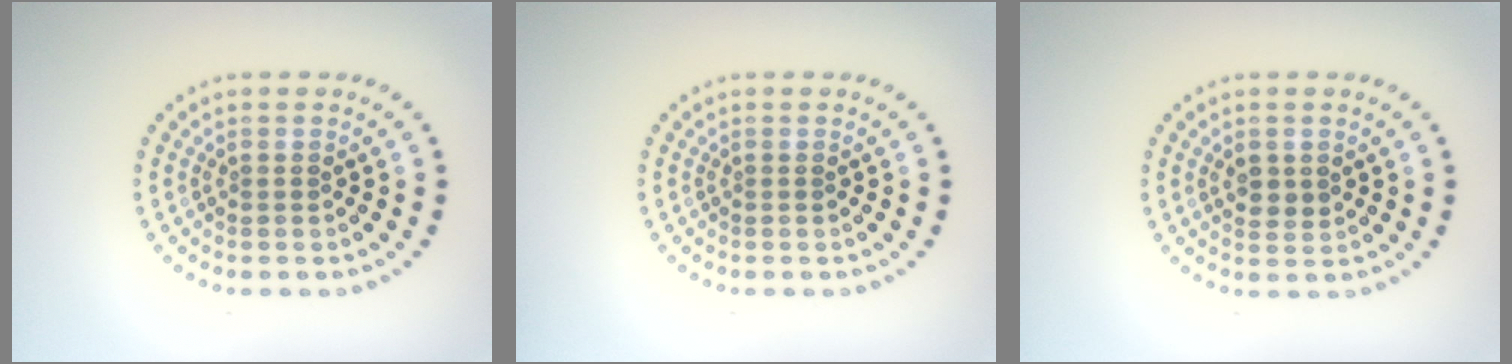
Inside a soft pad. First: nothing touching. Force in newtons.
{"total": 0.0}
{"total": 1.8, "press": 1.7, "slide": 0.4}